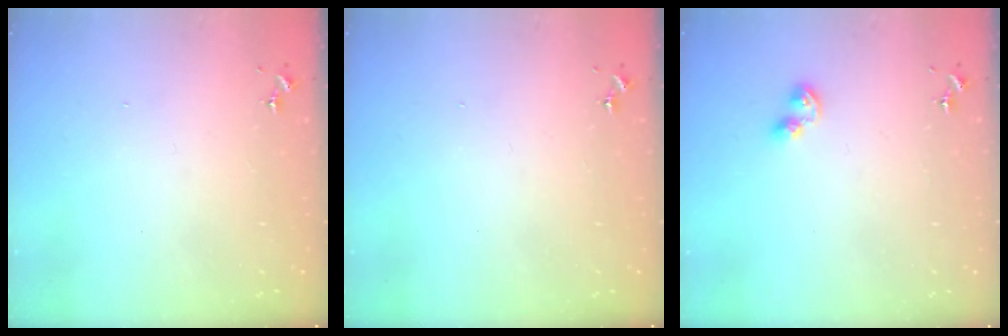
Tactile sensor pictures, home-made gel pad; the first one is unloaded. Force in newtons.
{"total": 0.0}
{"total": 4.5, "press": 4.4, "slide": 0.7}